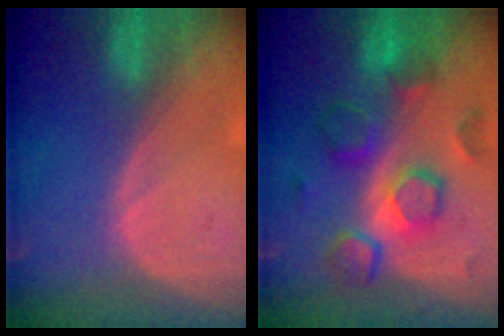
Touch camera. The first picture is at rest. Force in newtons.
{"total": 9.1, "press": 9.1, "slide": 0.3}